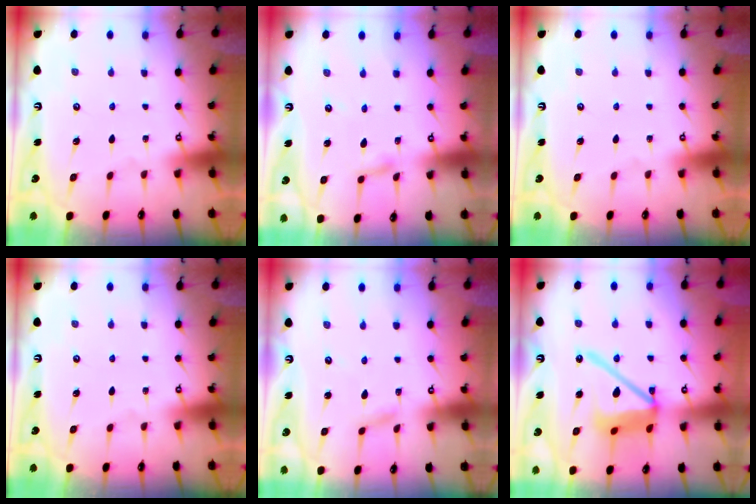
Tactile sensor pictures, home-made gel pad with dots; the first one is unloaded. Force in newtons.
{"total": 3.0, "press": 3.0, "slide": 0.3}
{"total": 0.0}
{"total": 0.0}
{"total": 1.6, "press": 1.5, "slide": 0.1}
{"total": 15.5, "press": 15.4, "slide": 1.9}